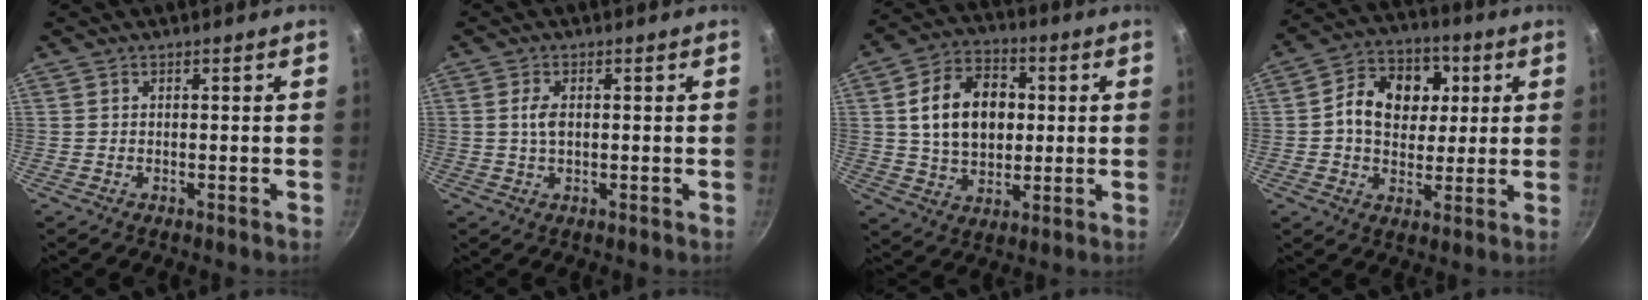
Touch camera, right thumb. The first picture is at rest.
{"total": 3.0, "force": [0.4, 1.6, 2.5], "torque": [-0.049, 0.004, 0.006]}
{"total": 15.2, "force": [2.0, 10.8, 10.5], "torque": [-0.145, 0.012, 0.031]}
{"total": 13.6, "force": [2.5, 10.6, 8.3], "torque": [-0.100, 0.009, 0.025]}